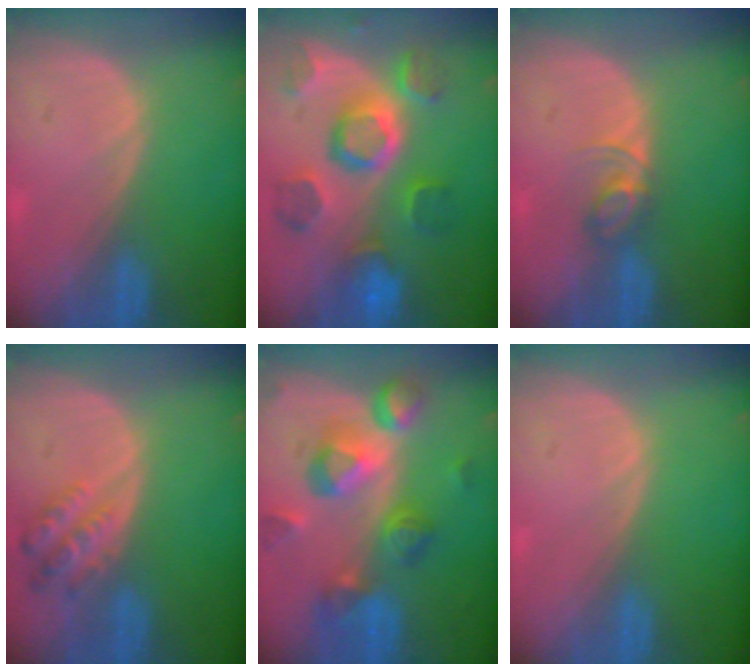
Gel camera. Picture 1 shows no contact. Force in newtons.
{"total": 11.3, "press": 10.1, "slide": 5.1}
{"total": 3.3, "press": 3.2, "slide": 0.4}
{"total": 5.3, "press": 5.0, "slide": 1.9}
{"total": 10.4, "press": 9.3, "slide": 4.7}
{"total": 0.0}